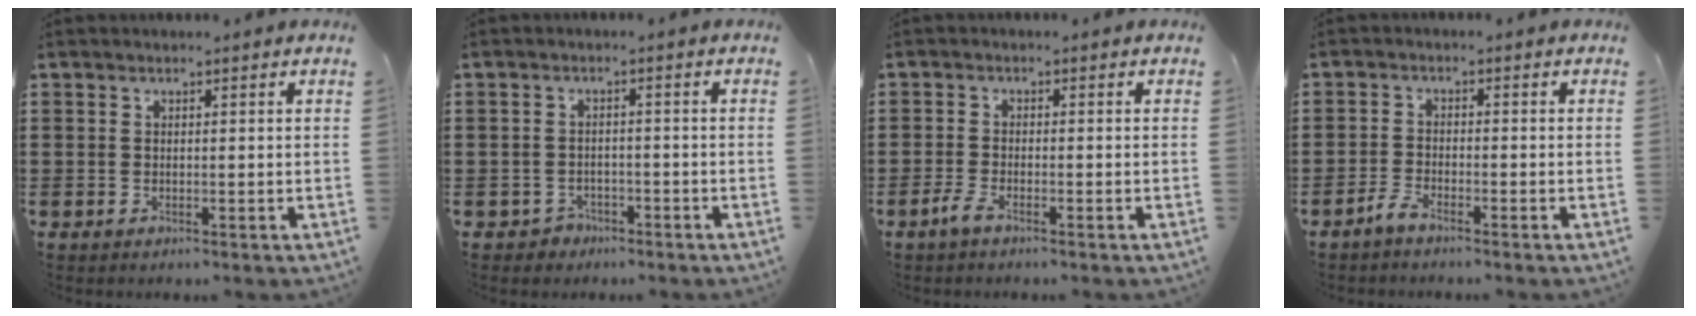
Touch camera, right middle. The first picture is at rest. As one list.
[{"total": 2.1, "force": [-1.8, 1.0, -0.1], "torque": [-0.007, -0.001, -0.041]}, {"total": 2.7, "force": [-1.9, 0.6, 1.7], "torque": [-0.050, -0.006, -0.043]}, {"total": 2.8, "force": [-2.5, 0.5, 1.2], "torque": [-0.035, -0.001, -0.052]}]